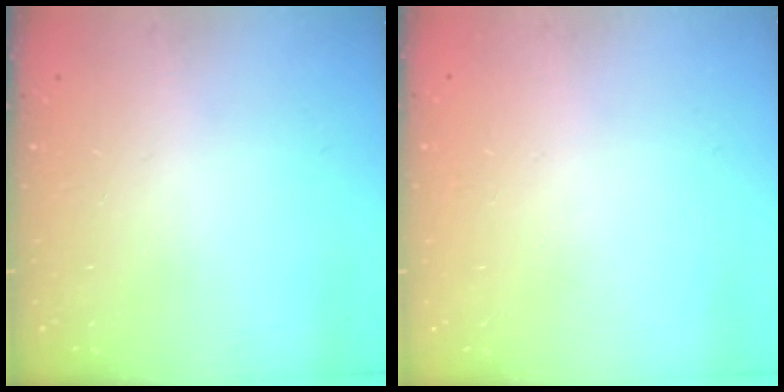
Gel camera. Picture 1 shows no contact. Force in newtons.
{"total": 0.0}